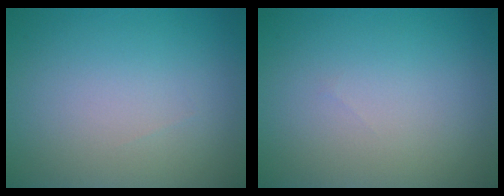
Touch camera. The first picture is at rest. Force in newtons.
{"total": 0.0}